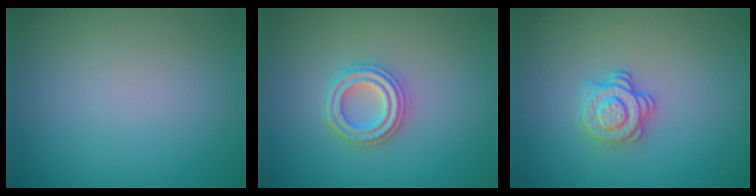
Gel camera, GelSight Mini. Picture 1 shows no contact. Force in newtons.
{"total": 2.7, "press": 2.7, "slide": 0.5}
{"total": 2.9, "press": 2.5, "slide": 1.3}